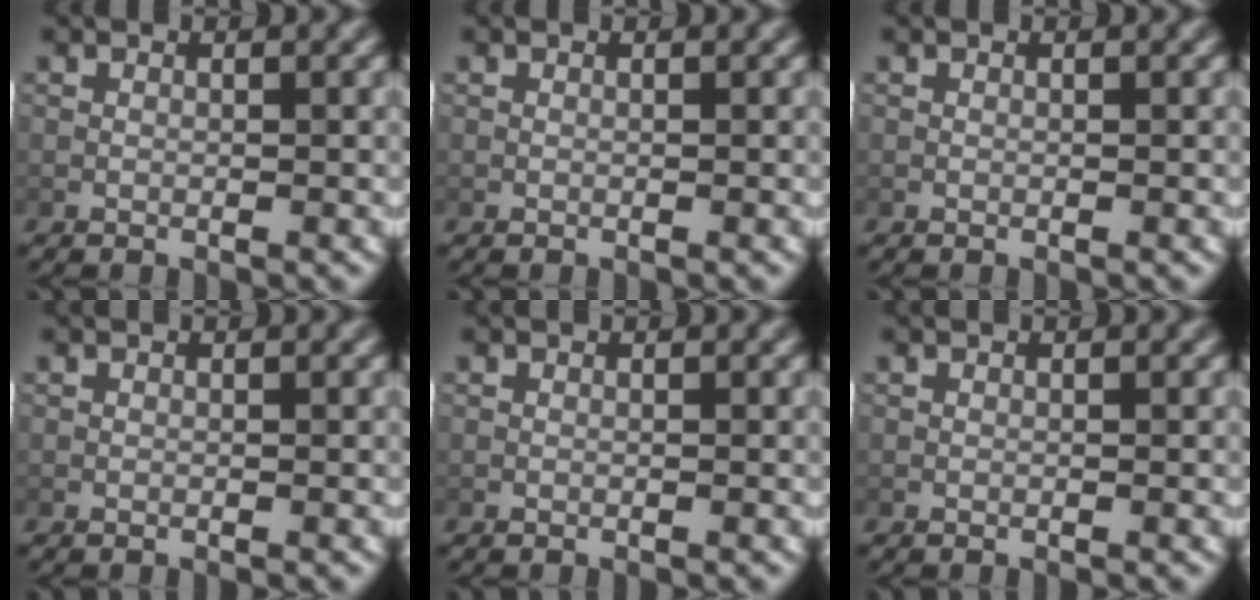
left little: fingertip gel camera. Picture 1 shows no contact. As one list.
[{"total": 0.0}, {"total": 0.0}, {"total": 0.0}, {"total": 0.0}, {"total": 0.0}]